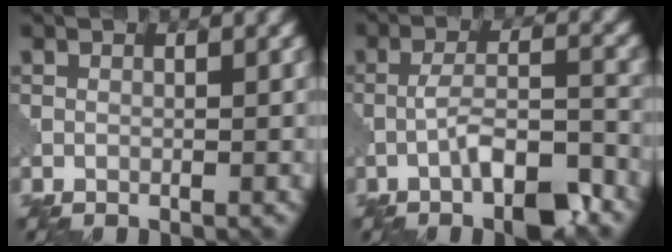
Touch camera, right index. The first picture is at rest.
{"total": 5.9, "force": [-3.1, 1.6, 4.7], "torque": [-0.087, 0.004, -0.056]}